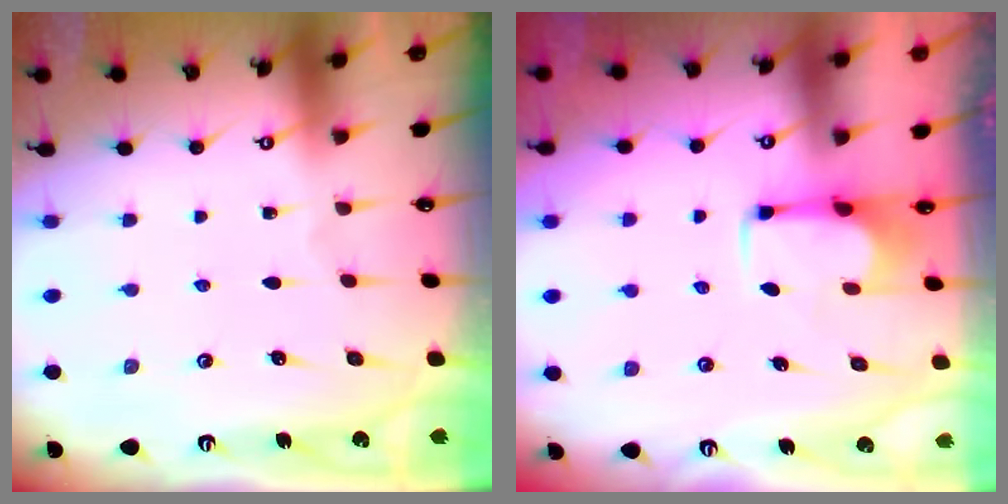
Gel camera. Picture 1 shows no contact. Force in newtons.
{"total": 2.7, "press": 2.6, "slide": 0.9}